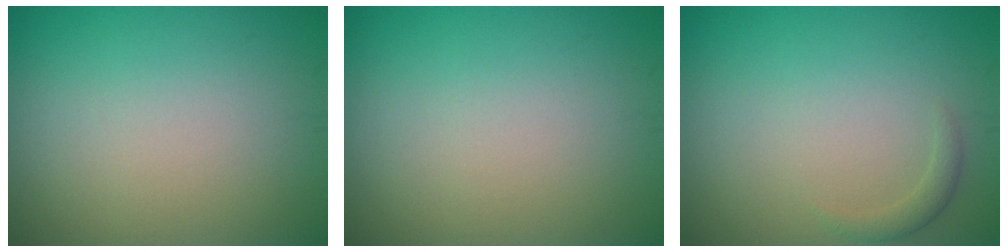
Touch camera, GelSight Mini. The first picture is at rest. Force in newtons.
{"total": 0.0}
{"total": 1.1, "press": 1.1, "slide": 0.0}